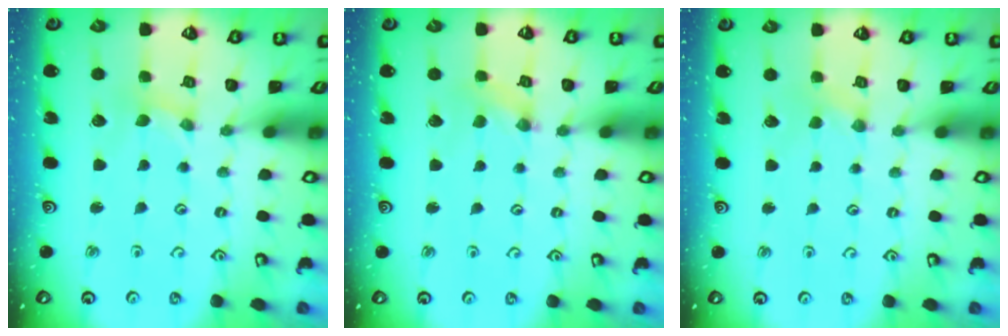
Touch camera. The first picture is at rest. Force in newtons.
{"total": 0.0}
{"total": 0.0}